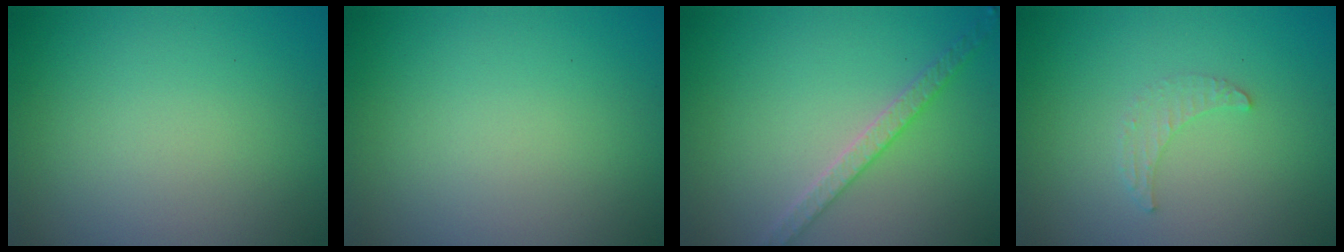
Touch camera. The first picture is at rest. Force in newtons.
{"total": 0.0}
{"total": 2.9, "press": 2.8, "slide": 0.6}
{"total": 1.3, "press": 1.3, "slide": 0.4}